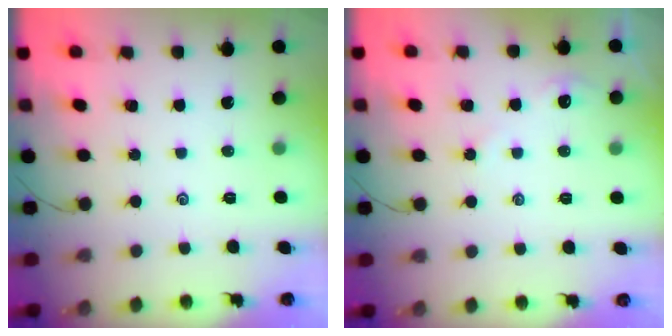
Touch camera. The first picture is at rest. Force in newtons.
{"total": 2.2, "press": 2.2, "slide": 0.4}